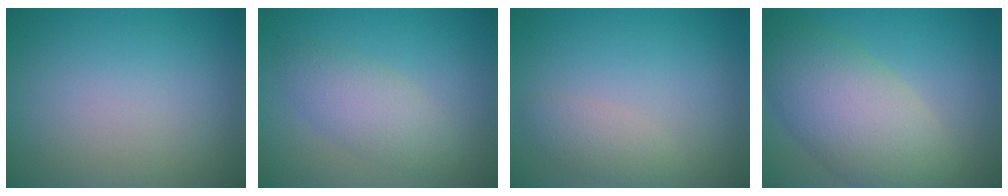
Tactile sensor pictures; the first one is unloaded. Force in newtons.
{"total": 3.2, "press": 3.2, "slide": 0.1}
{"total": 1.7, "press": 1.7, "slide": 0.0}
{"total": 8.3, "press": 8.2, "slide": 0.8}